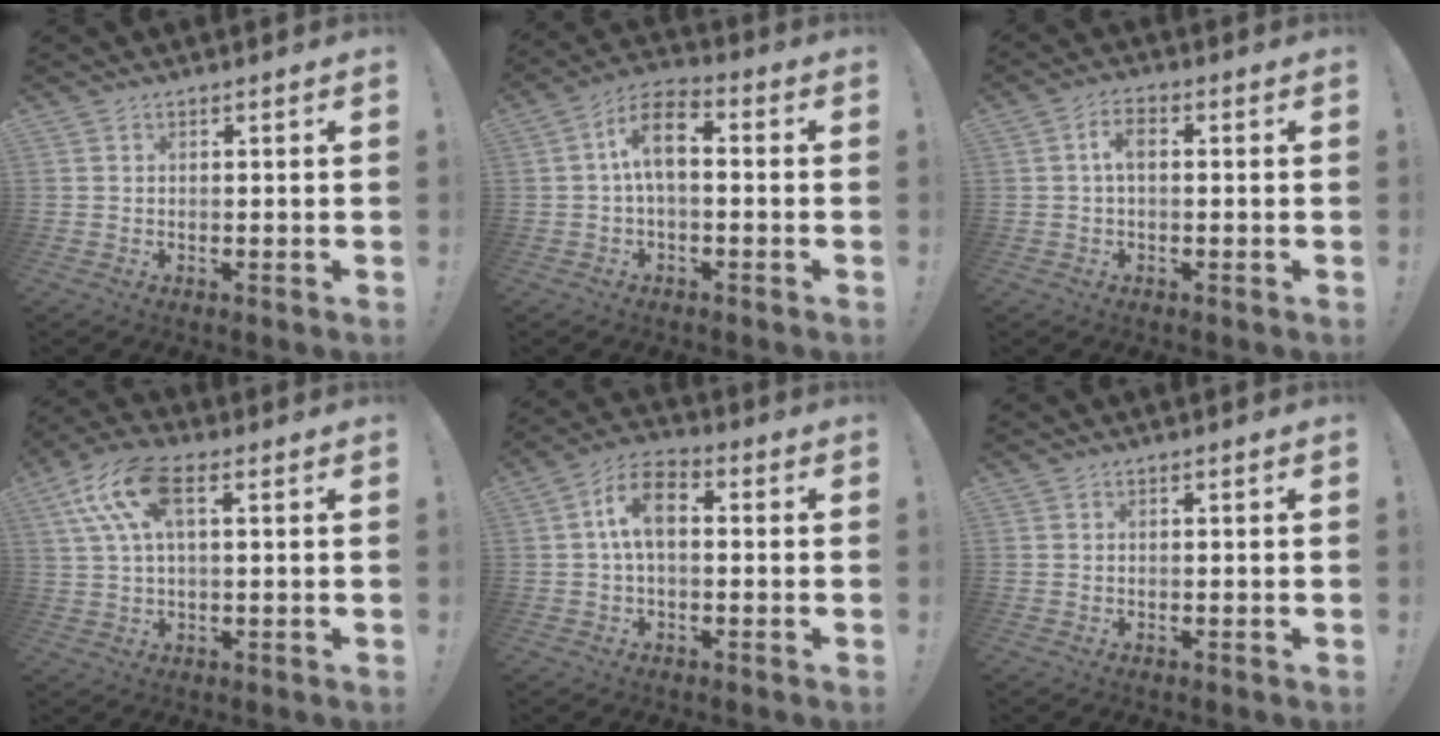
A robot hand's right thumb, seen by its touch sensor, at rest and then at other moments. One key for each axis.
{"total": 9.8, "fx": 0.8, "fy": 5.1, "fz": 8.3, "tx": -0.159, "ty": 0.014, "tz": 0.017}
{"total": 4.5, "fx": 0.3, "fy": 2.3, "fz": 3.8, "tx": -0.073, "ty": 0.007, "tz": 0.002}
{"total": 13.3, "fx": 4.4, "fy": 6.5, "fz": 10.8, "tx": -0.212, "ty": 0.000, "tz": 0.083}
{"total": 9.4, "fx": 1.0, "fy": 5.3, "fz": 7.7, "tx": -0.147, "ty": 0.012, "tz": 0.022}
{"total": 0.0}